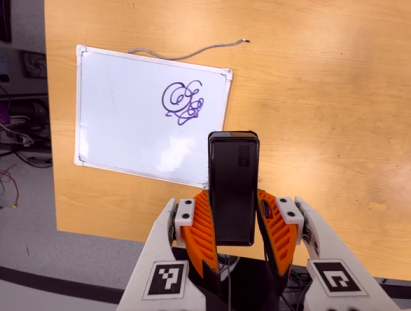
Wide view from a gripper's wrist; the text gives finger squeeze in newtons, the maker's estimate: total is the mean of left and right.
{"total": 5.9, "left": 4.1, "right": 7.8}